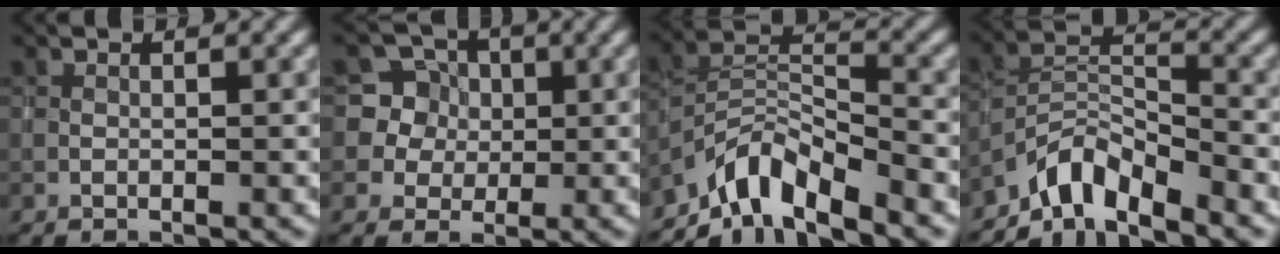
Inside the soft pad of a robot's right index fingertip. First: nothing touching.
{"total": 8.0, "force": [2.0, 7.6, 1.7], "torque": [-0.057, 0.035, 0.026]}
{"total": 6.8, "force": [-5.5, 1.9, 3.4], "torque": [-0.049, 0.001, -0.114]}
{"total": 5.4, "force": [-4.6, 1.7, 2.5], "torque": [-0.033, 0.002, -0.097]}